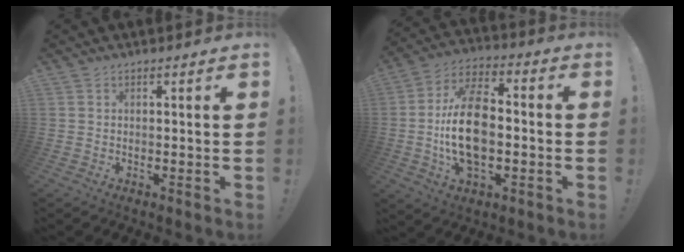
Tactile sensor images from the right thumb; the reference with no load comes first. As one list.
[{"total": 17.5, "force": [-1.9, 10.4, 13.9], "torque": [-0.250, 0.007, -0.034]}]